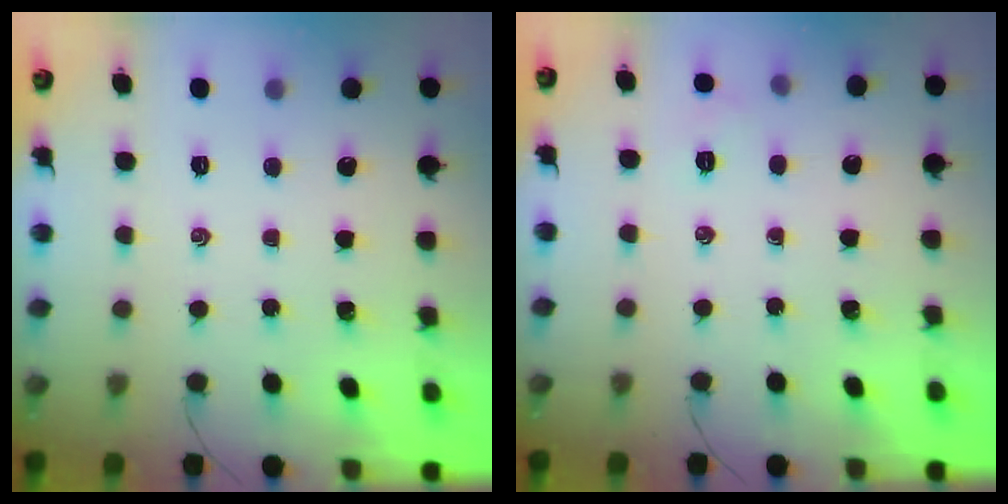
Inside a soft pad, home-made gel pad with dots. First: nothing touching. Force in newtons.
{"total": 4.3, "press": 4.2, "slide": 1.0}